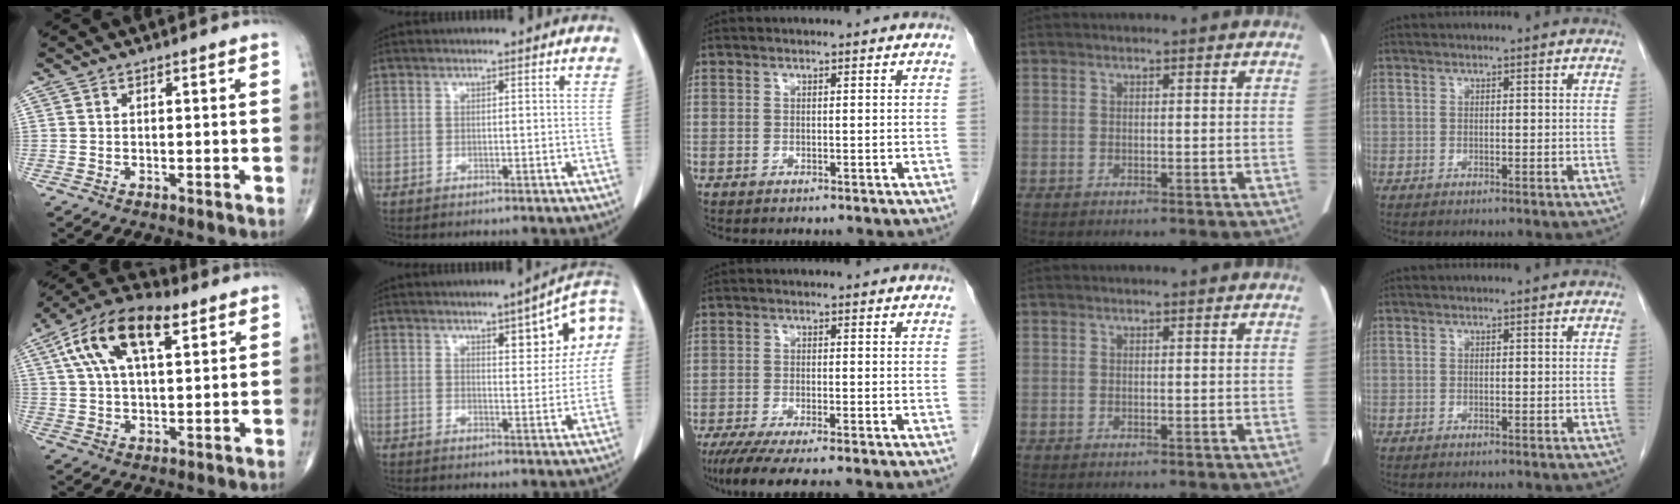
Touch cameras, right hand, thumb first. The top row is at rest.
{"thumb": {"total": 15.9, "force": [6.8, 7.2, 12.5], "torque": [-0.220, 0.010, 0.116]}, "index": {"total": 10.4, "force": [3.2, 2.6, 9.6], "torque": [-0.122, 0.025, 0.039]}, "middle": {"total": 8.3, "force": [-6.6, 0.5, 5.0], "torque": [-0.073, -0.019, -0.104]}}